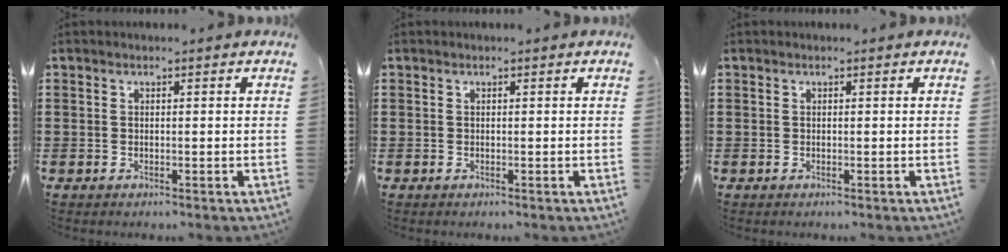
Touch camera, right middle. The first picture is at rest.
{"total": 0.0}
{"total": 0.0}